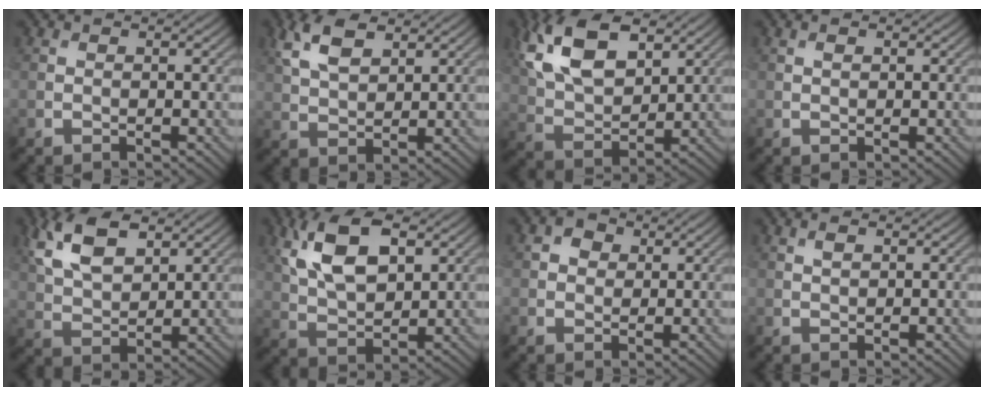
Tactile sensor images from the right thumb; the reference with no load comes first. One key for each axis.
{"total": 6.0, "fx": 3.2, "fy": 2.9, "fz": 4.1, "tx": -0.100, "ty": 0.006, "tz": 0.067}
{"total": 12.4, "fx": 5.7, "fy": 6.6, "fz": 8.9, "tx": -0.205, "ty": 0.012, "tz": 0.111}
{"total": 0.9, "fx": 0.4, "fy": 0.4, "fz": 0.7, "tx": -0.016, "ty": 0.001, "tz": 0.007}
{"total": 8.8, "fx": 4.3, "fy": 4.6, "fz": 6.2, "tx": -0.148, "ty": 0.008, "tz": 0.085}
{"total": 10.5, "fx": 4.1, "fy": 5.2, "fz": 8.1, "tx": -0.177, "ty": 0.009, "tz": 0.079}
{"total": 2.5, "fx": 0.8, "fy": 2.0, "fz": 1.2, "tx": -0.025, "ty": 0.003, "tz": 0.010}
{"total": 1.3, "fx": 0.6, "fy": 0.5, "fz": 1.0, "tx": -0.025, "ty": 0.001, "tz": 0.013}